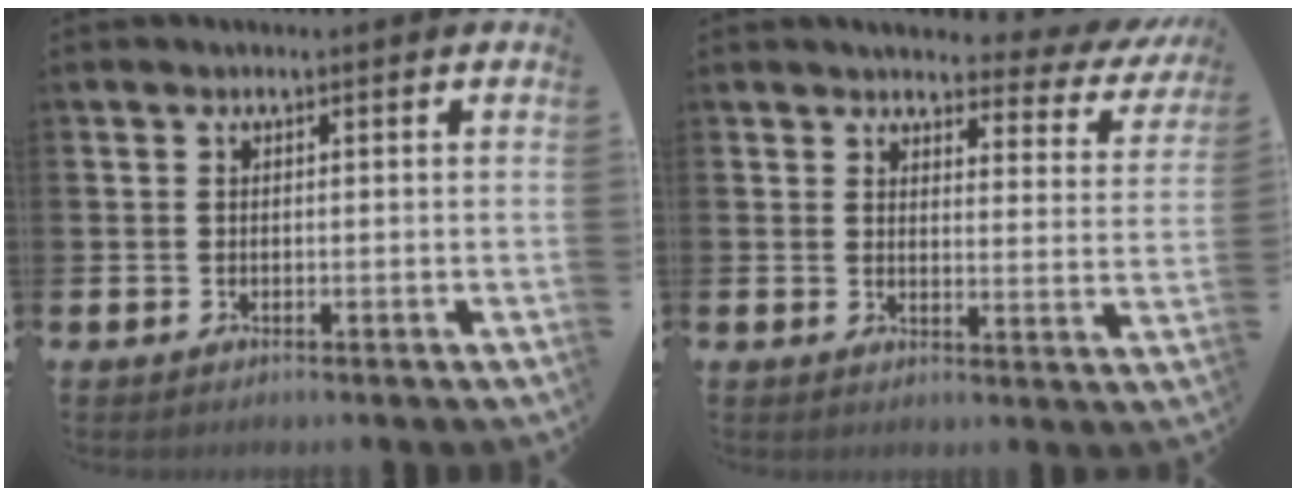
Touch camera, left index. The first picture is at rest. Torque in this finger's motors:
{"motor_torque": [1.03, -1.11, 0.24, 0.08]}